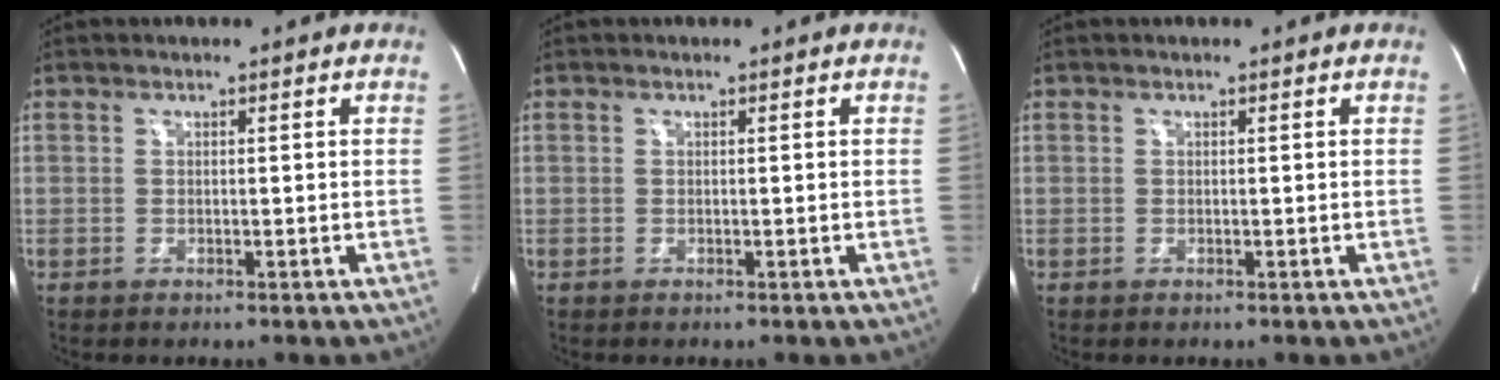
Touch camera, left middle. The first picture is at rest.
{"total": 0.0}
{"total": 0.0}